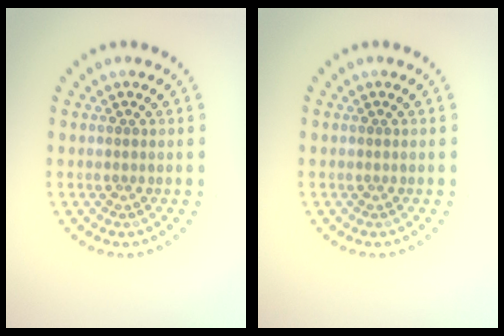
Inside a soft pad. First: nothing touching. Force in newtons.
{"total": 0.0}